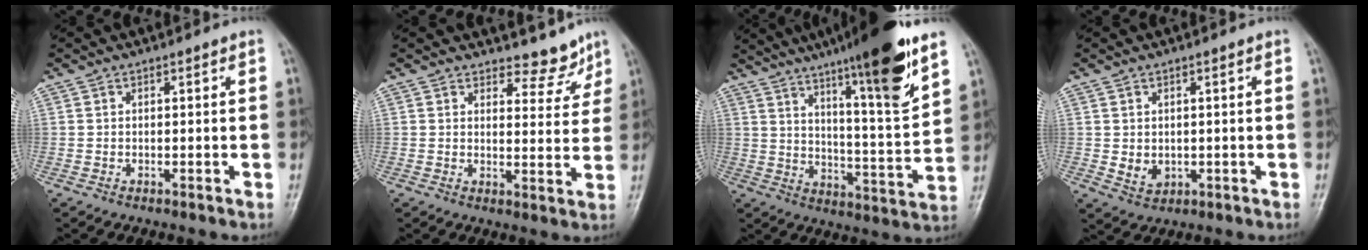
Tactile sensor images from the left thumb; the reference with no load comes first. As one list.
[{"total": 5.6, "force": [5.1, 2.3, 0.8], "torque": [0.012, -0.049, 0.066]}, {"total": 20.1, "force": [12.9, 1.8, 15.3], "torque": [-0.213, -0.061, 0.201]}, {"total": 3.4, "force": [0.2, 2.7, 2.1], "torque": [-0.027, -0.008, 0.014]}]